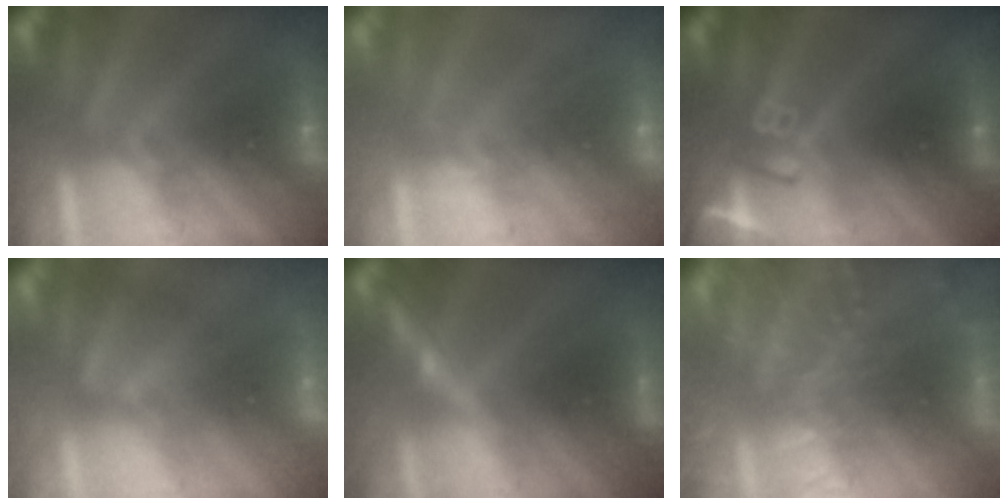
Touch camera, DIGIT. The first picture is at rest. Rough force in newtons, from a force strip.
{"total": 7.8}
{"total": 2.5}
{"total": 3.4}
{"total": 2.0}
{"total": 7.7}